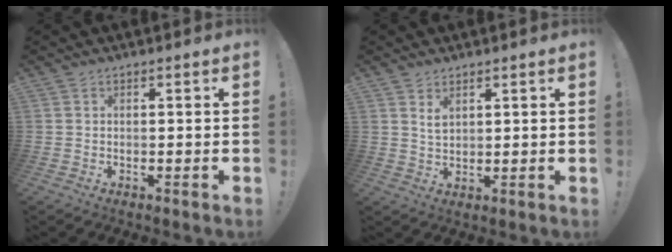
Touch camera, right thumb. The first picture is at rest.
{"total": 3.1, "force": [1.9, 1.6, 1.8], "torque": [-0.017, -0.014, 0.031]}